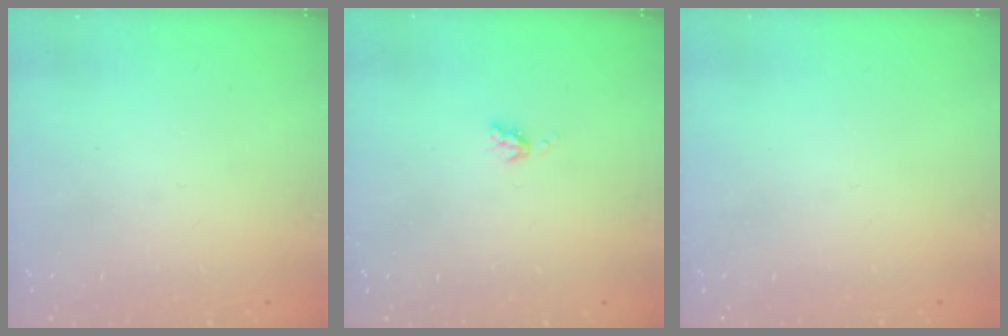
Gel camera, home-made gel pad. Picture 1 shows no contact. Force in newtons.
{"total": 4.0, "press": 4.0, "slide": 0.6}
{"total": 0.0}